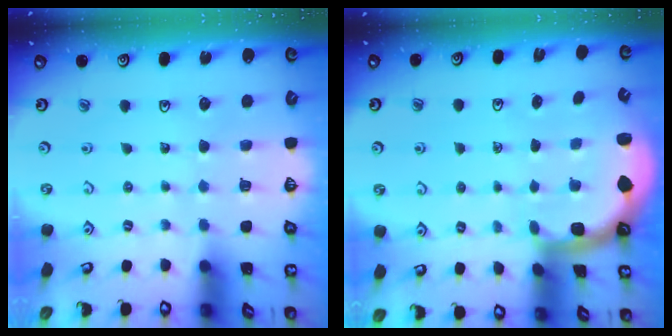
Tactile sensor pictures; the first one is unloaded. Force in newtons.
{"total": 1.7, "press": 1.7, "slide": 0.3}